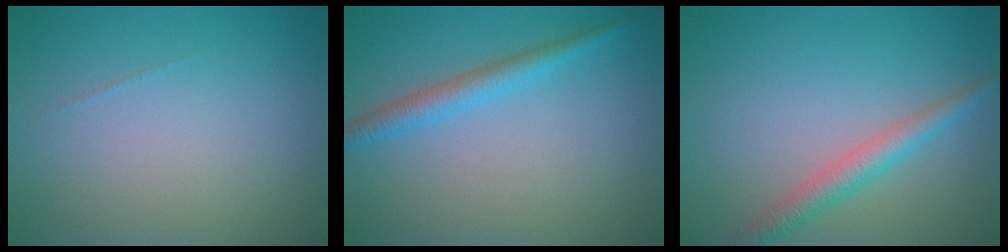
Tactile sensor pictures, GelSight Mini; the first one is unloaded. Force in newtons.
{"total": 2.5, "press": 2.5, "slide": 0.1}
{"total": 2.9, "press": 2.9, "slide": 0.2}